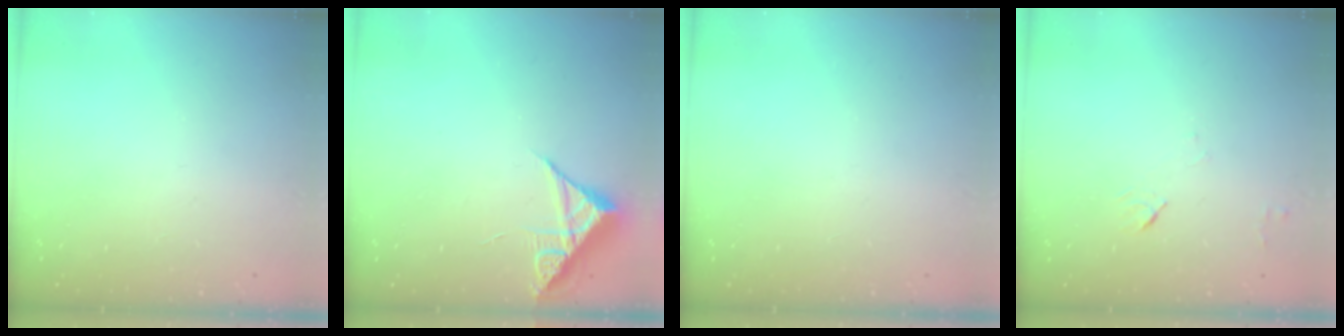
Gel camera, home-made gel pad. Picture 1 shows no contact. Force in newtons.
{"total": 7.1, "press": 7.1, "slide": 0.3}
{"total": 0.0}
{"total": 4.6, "press": 4.5, "slide": 0.6}